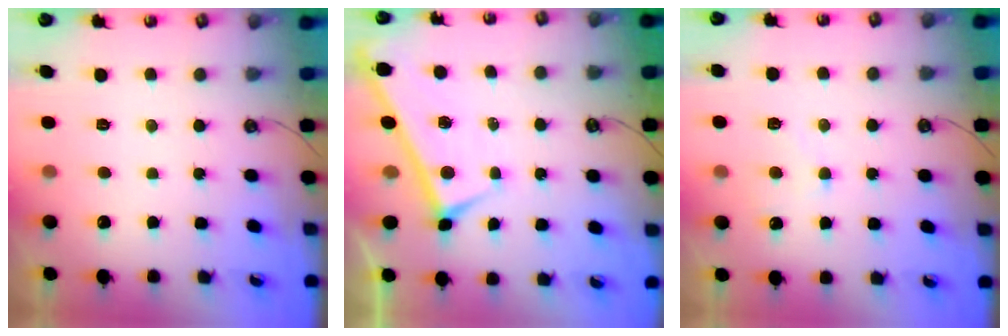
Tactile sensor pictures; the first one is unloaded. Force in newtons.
{"total": 0.0}
{"total": 4.3, "press": 4.3, "slide": 0.3}